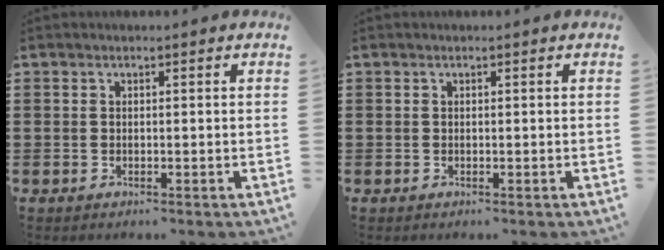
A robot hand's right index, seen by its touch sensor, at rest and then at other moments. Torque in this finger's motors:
{"motor_torque": [0.15, 0.13, 0.00, 0.00]}